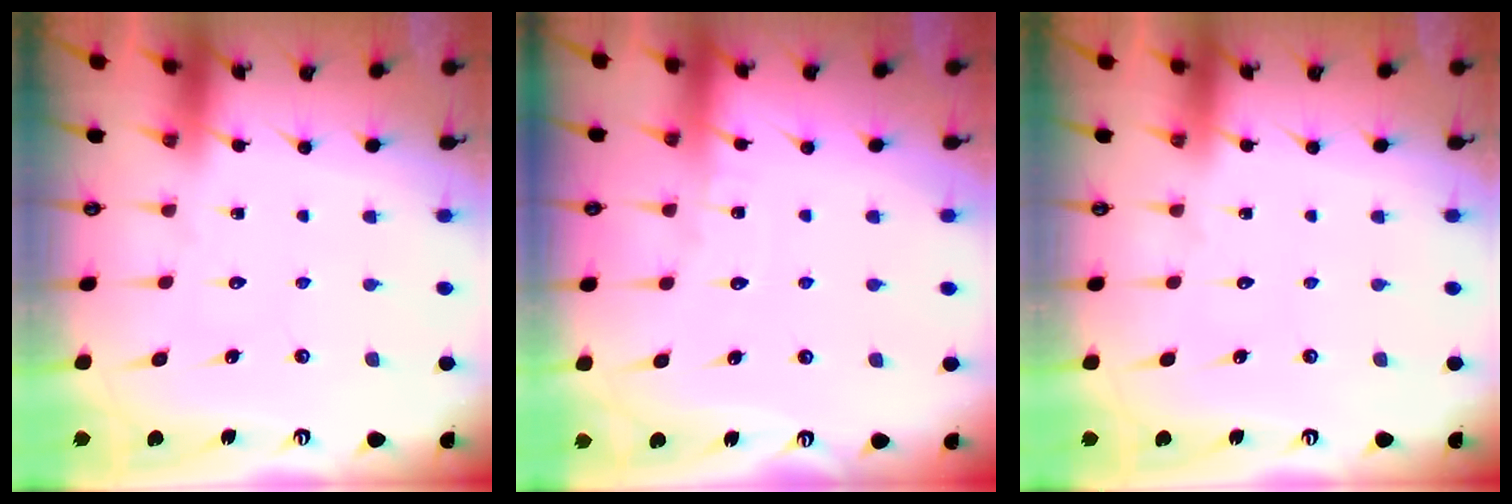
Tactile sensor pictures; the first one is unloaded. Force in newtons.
{"total": 2.4, "press": 2.4, "slide": 0.2}
{"total": 0.0}